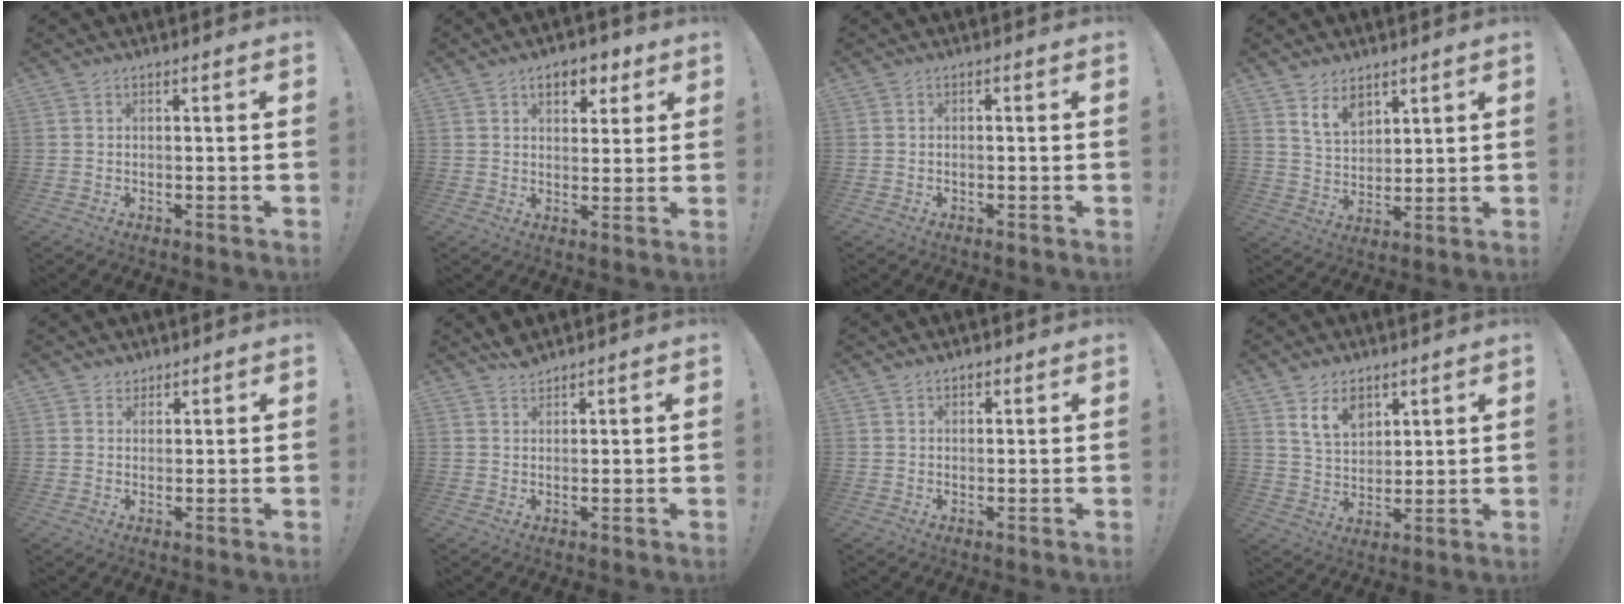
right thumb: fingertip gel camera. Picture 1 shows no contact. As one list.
[{"total": 7.9, "force": [4.0, 4.9, 4.7], "torque": [-0.056, -0.008, 0.069]}, {"total": 0.6, "force": [-0.6, 0.1, 0.0], "torque": [0.001, 0.001, -0.010]}, {"total": 8.0, "force": [5.7, 4.8, 2.8], "torque": [-0.054, -0.033, 0.110]}, {"total": 2.5, "force": [2.0, 1.5, -0.2], "torque": [0.016, -0.012, 0.036]}, {"total": 3.0, "force": [2.8, 0.9, 0.7], "torque": [-0.001, -0.016, 0.048]}, {"total": 1.4, "force": [0.9, 1.0, 0.4], "torque": [-0.001, -0.003, 0.015]}, {"total": 9.5, "force": [6.0, 6.2, 4.0], "torque": [-0.071, -0.029, 0.116]}]